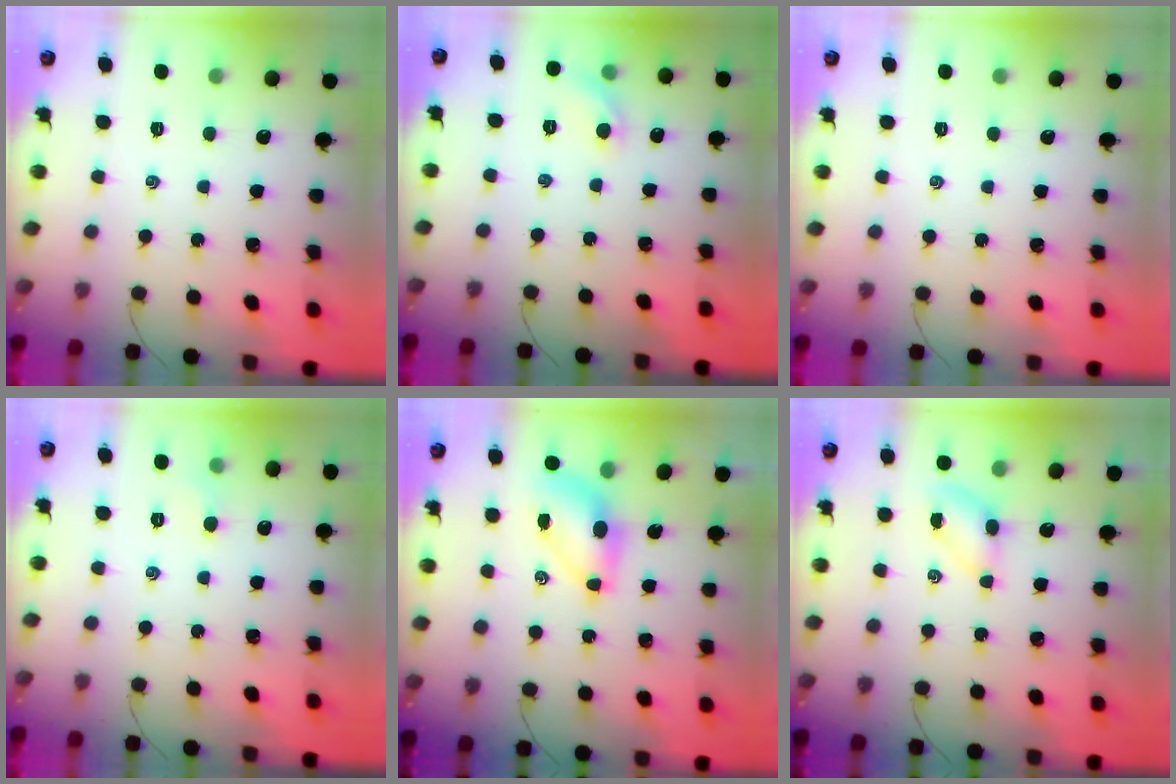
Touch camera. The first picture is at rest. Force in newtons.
{"total": 6.0, "press": 5.9, "slide": 1.3}
{"total": 0.0}
{"total": 3.3, "press": 3.1, "slide": 1.1}
{"total": 6.9, "press": 6.8, "slide": 0.8}
{"total": 4.3, "press": 4.2, "slide": 1.1}